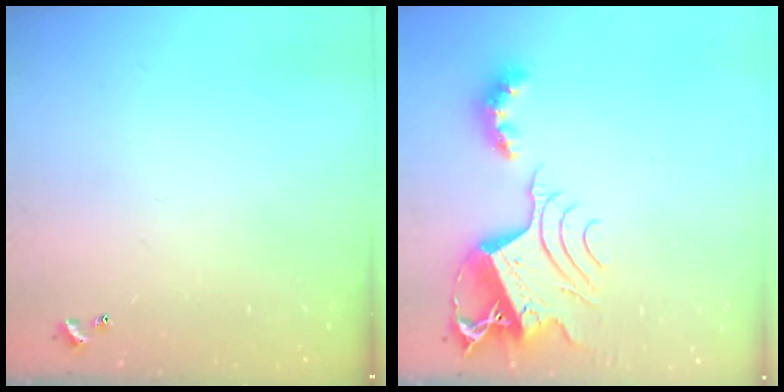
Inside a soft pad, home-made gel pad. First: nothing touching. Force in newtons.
{"total": 10.3, "press": 10.2, "slide": 1.3}